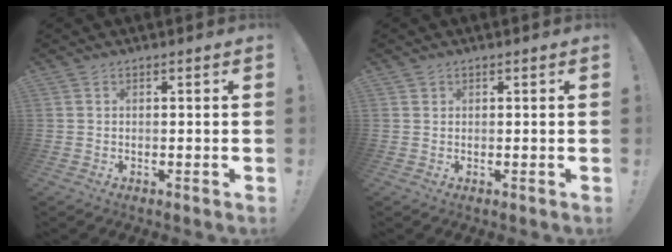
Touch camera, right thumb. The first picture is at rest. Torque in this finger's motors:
{"motor_torque": [0.05, 0.00, 0.40, -0.20, -0.04]}